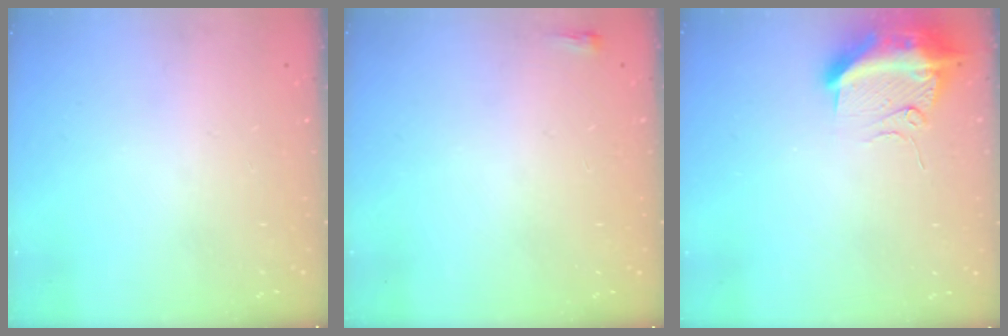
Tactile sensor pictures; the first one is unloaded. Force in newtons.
{"total": 2.0, "press": 2.0, "slide": 0.5}
{"total": 12.1, "press": 12.1, "slide": 1.3}